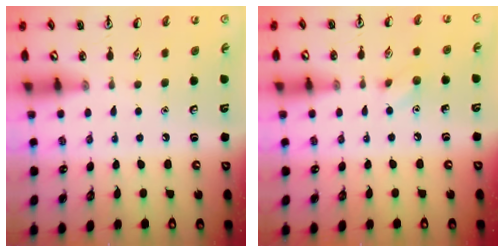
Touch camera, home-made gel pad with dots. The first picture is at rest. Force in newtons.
{"total": 6.0, "press": 5.7, "slide": 1.6}